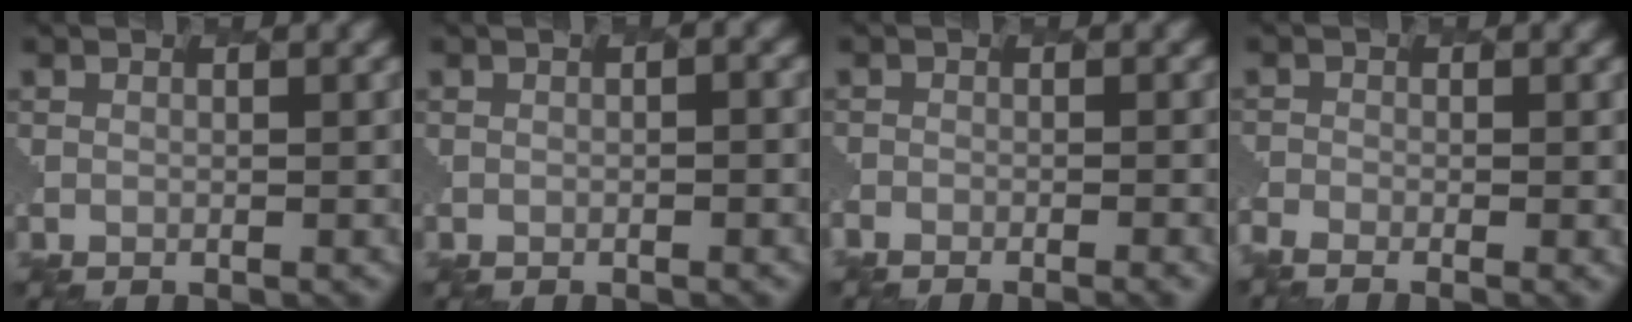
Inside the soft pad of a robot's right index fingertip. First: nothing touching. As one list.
[{"total": 1.8, "force": [-0.2, 0.8, 1.6], "torque": [-0.014, 0.010, 0.000]}, {"total": 3.6, "force": [-3.1, 1.0, 1.6], "torque": [-0.012, 0.013, -0.040]}, {"total": 3.6, "force": [-3.0, 0.9, 1.8], "torque": [-0.032, -0.003, -0.041]}]